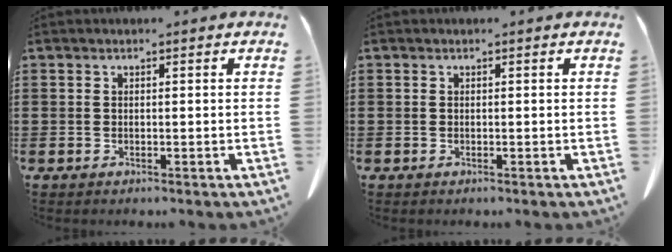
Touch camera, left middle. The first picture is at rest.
{"total": 0.0}